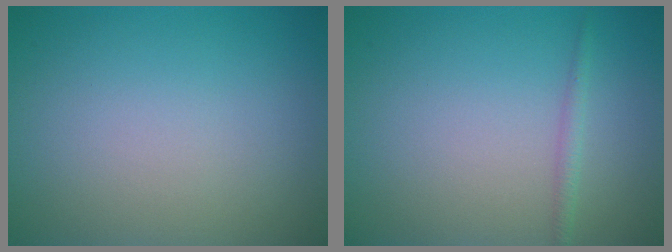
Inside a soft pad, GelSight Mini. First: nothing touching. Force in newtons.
{"total": 1.1, "press": 1.1, "slide": 0.1}